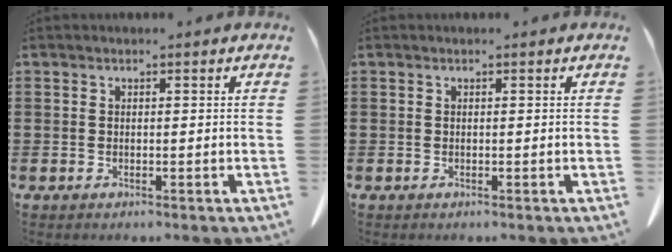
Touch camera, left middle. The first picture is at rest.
{"total": 0.0}